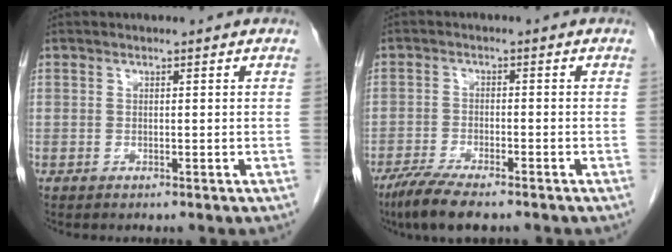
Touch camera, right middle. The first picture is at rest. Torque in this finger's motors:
{"motor_torque": [0.85, -0.69, 0.08, 0.07]}